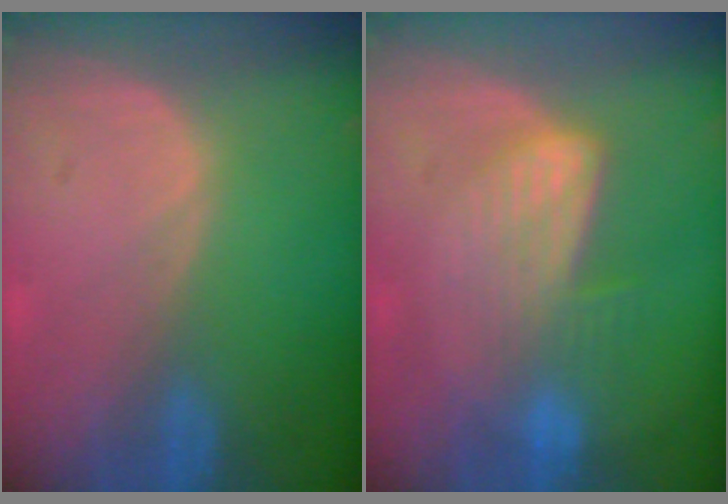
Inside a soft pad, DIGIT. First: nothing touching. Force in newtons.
{"total": 6.7, "press": 6.3, "slide": 2.4}